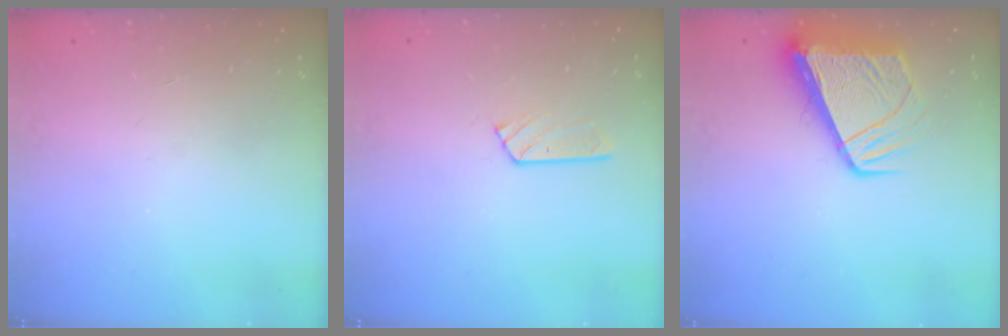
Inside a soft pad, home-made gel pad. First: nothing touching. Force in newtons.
{"total": 3.7, "press": 3.7, "slide": 0.4}
{"total": 10.9, "press": 10.8, "slide": 1.4}